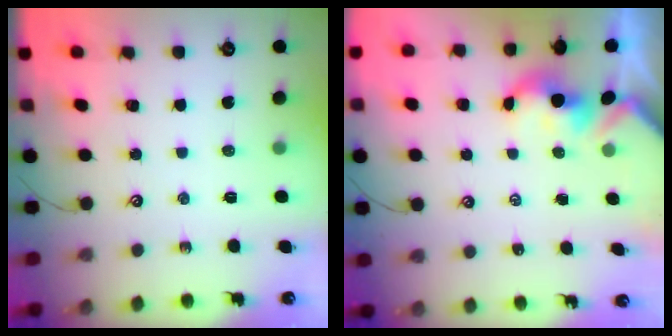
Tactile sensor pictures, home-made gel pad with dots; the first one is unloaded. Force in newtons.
{"total": 1.5, "press": 1.5, "slide": 0.3}